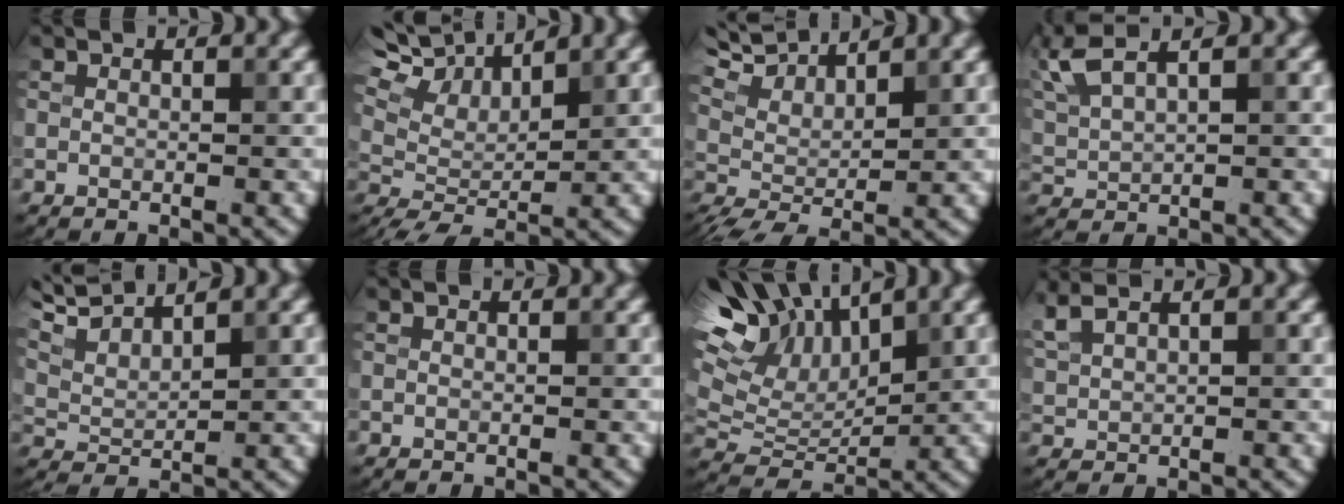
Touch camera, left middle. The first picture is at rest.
{"total": 9.3, "force": [6.7, 3.0, 5.7], "torque": [-0.137, 0.023, 0.108]}
{"total": 6.5, "force": [5.3, 1.5, 3.3], "torque": [-0.078, 0.016, 0.089]}
{"total": 4.3, "force": [3.1, 1.1, 2.7], "torque": [-0.076, 0.017, 0.065]}
{"total": 4.8, "force": [4.3, 1.0, 2.0], "torque": [-0.055, 0.013, 0.081]}
{"total": 0.0}
{"total": 11.1, "force": [6.2, 5.5, 7.3], "torque": [-0.160, 0.037, 0.110]}
{"total": 2.9, "force": [2.3, 0.9, 1.7], "torque": [-0.051, 0.016, 0.050]}